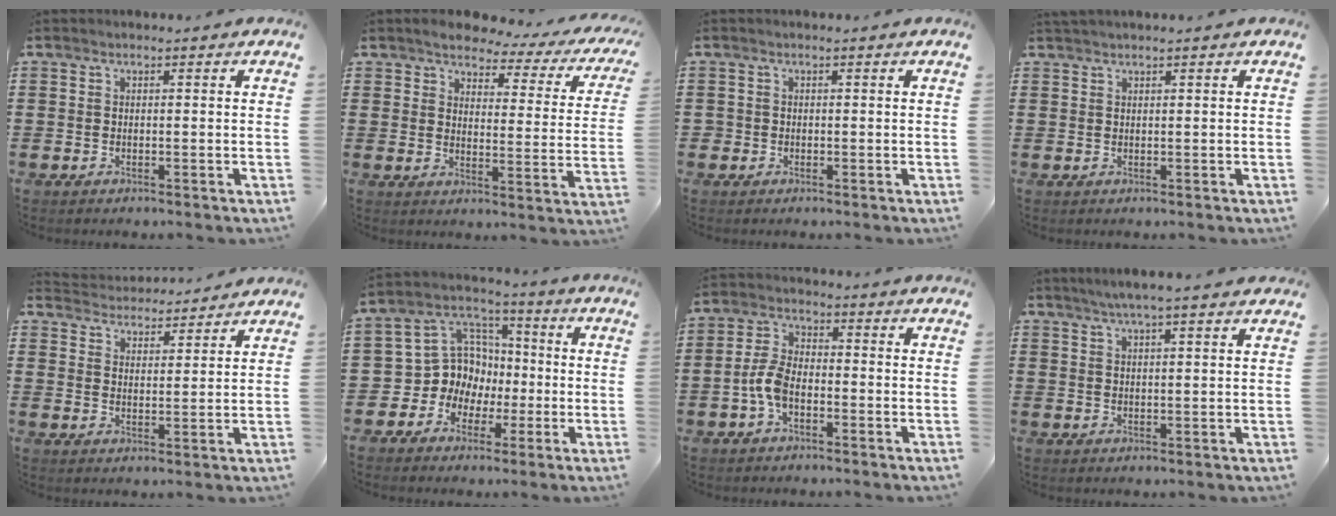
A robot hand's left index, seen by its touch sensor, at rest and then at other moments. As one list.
[{"total": 3.8, "force": [3.3, 0.8, 1.7], "torque": [-0.047, -0.024, 0.048]}, {"total": 0.8, "force": [-0.1, 0.8, 0.1], "torque": [-0.004, 0.003, -0.004]}, {"total": 1.1, "force": [0.9, -0.1, 0.6], "torque": [-0.011, -0.001, 0.018]}, {"total": 4.2, "force": [4.1, 0.3, -0.1], "torque": [-0.017, -0.024, 0.072]}, {"total": 9.3, "force": [-1.0, 8.9, 2.6], "torque": [-0.096, 0.000, -0.016]}, {"total": 5.2, "force": [-1.8, 2.7, 4.1], "torque": [-0.113, -0.004, -0.044]}, {"total": 3.6, "force": [3.0, -0.3, 2.0], "torque": [-0.047, -0.004, 0.053]}]